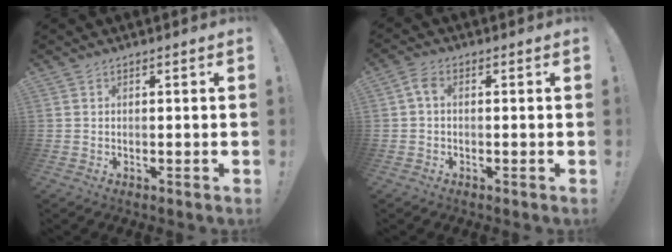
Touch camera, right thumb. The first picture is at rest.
{"total": 2.9, "force": [0.1, 1.7, 2.3], "torque": [-0.049, 0.010, 0.004]}